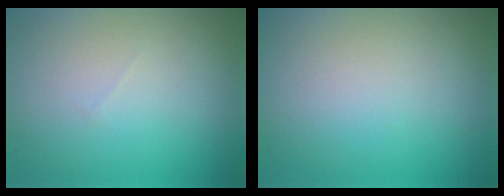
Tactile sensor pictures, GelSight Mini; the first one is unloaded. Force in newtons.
{"total": 0.0}